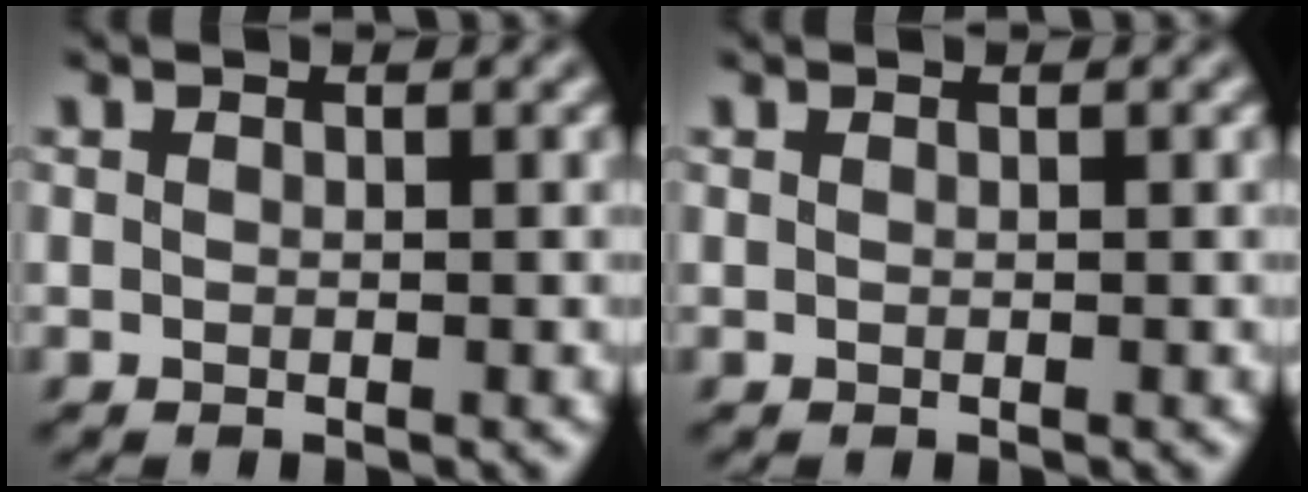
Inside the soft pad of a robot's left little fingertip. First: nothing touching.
{"total": 0.0}